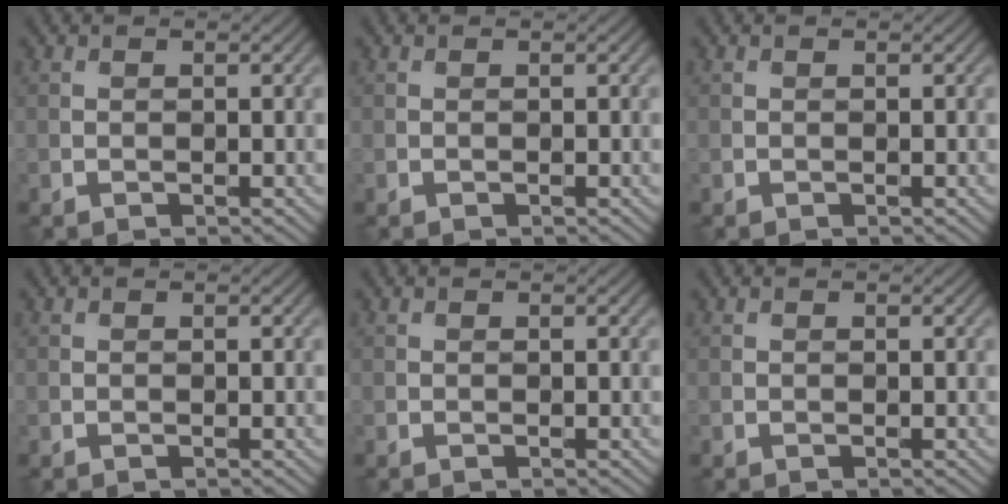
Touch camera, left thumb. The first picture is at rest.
{"total": 0.0}
{"total": 0.0}
{"total": 0.0}
{"total": 0.0}
{"total": 0.0}